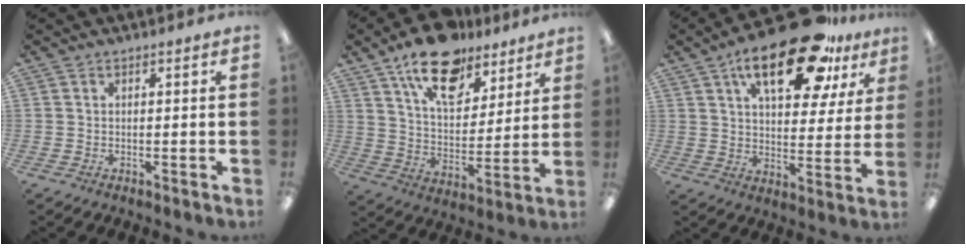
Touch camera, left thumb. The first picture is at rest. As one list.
[{"total": 17.4, "force": [12.1, 8.9, 8.8], "torque": [-0.139, -0.064, 0.212]}, {"total": 22.1, "force": [13.0, 9.3, 15.3], "torque": [-0.230, -0.056, 0.209]}]